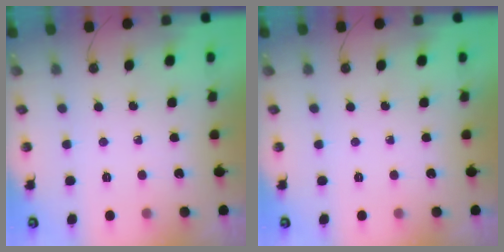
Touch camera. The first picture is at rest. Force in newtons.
{"total": 0.0}